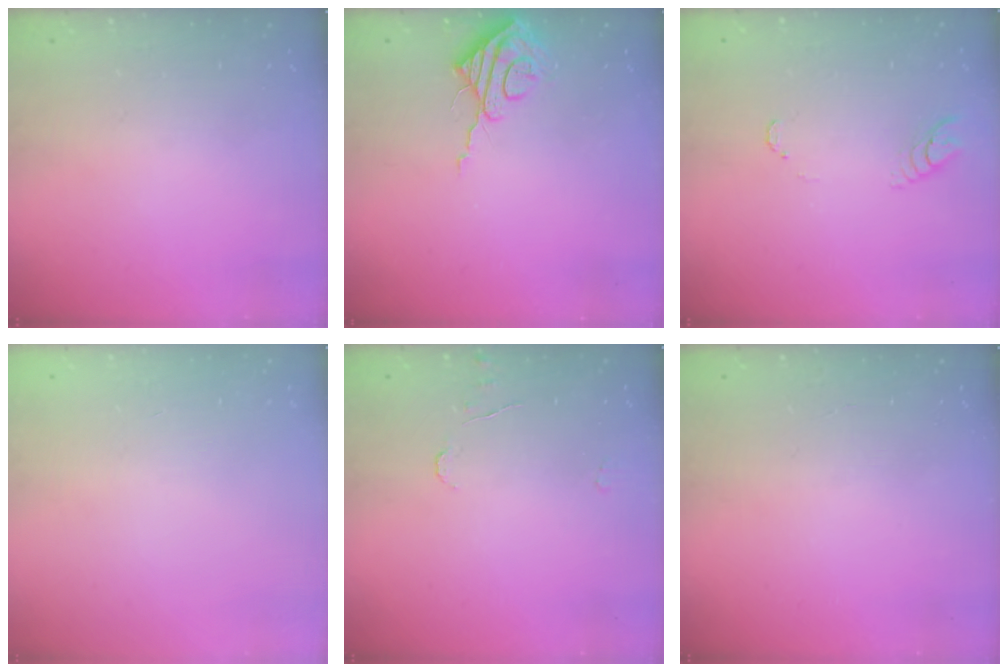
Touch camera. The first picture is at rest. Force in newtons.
{"total": 8.7, "press": 8.7, "slide": 0.6}
{"total": 3.7, "press": 3.7, "slide": 0.2}
{"total": 0.0}
{"total": 5.4, "press": 5.4, "slide": 0.5}
{"total": 1.8, "press": 1.8, "slide": 0.1}